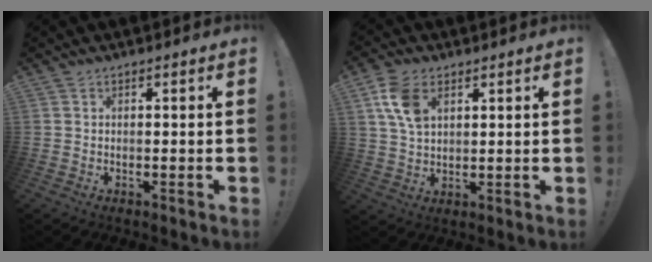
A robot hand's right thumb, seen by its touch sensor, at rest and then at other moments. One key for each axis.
{"total": 9.5, "fx": 4.0, "fy": 6.2, "fz": 6.1, "tx": -0.120, "ty": -0.004, "tz": 0.078}